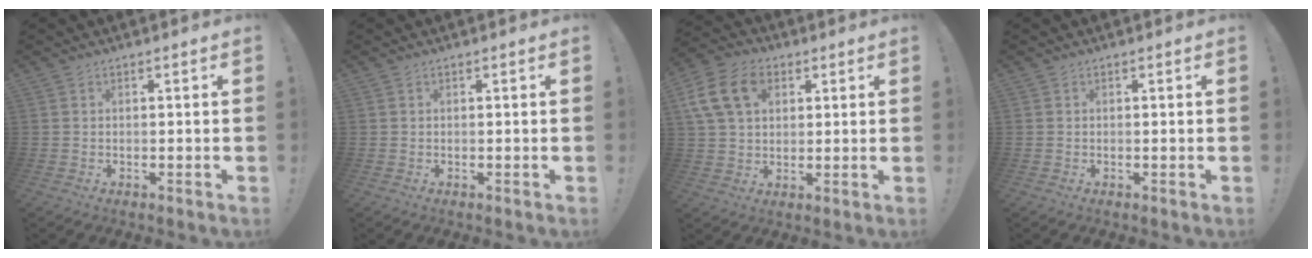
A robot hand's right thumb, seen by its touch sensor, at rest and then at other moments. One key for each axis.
{"total": 0.0}
{"total": 14.3, "fx": 5.0, "fy": 10.5, "fz": 8.4, "tx": -0.152, "ty": -0.009, "tz": 0.098}
{"total": 0.0}